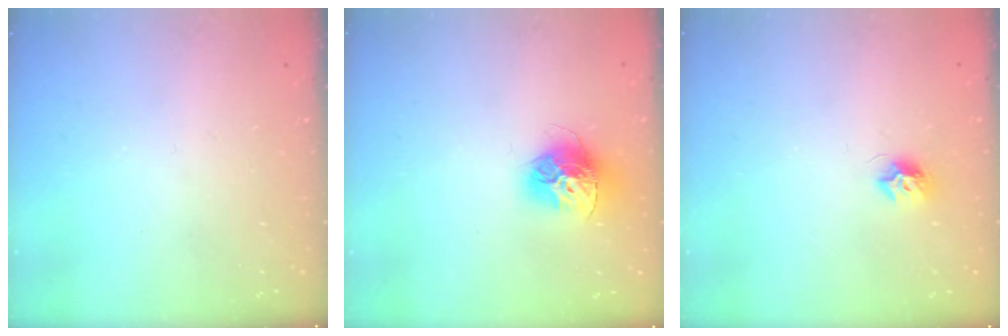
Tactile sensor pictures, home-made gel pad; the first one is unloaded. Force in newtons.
{"total": 13.8, "press": 13.8, "slide": 1.3}
{"total": 7.1, "press": 7.0, "slide": 0.3}